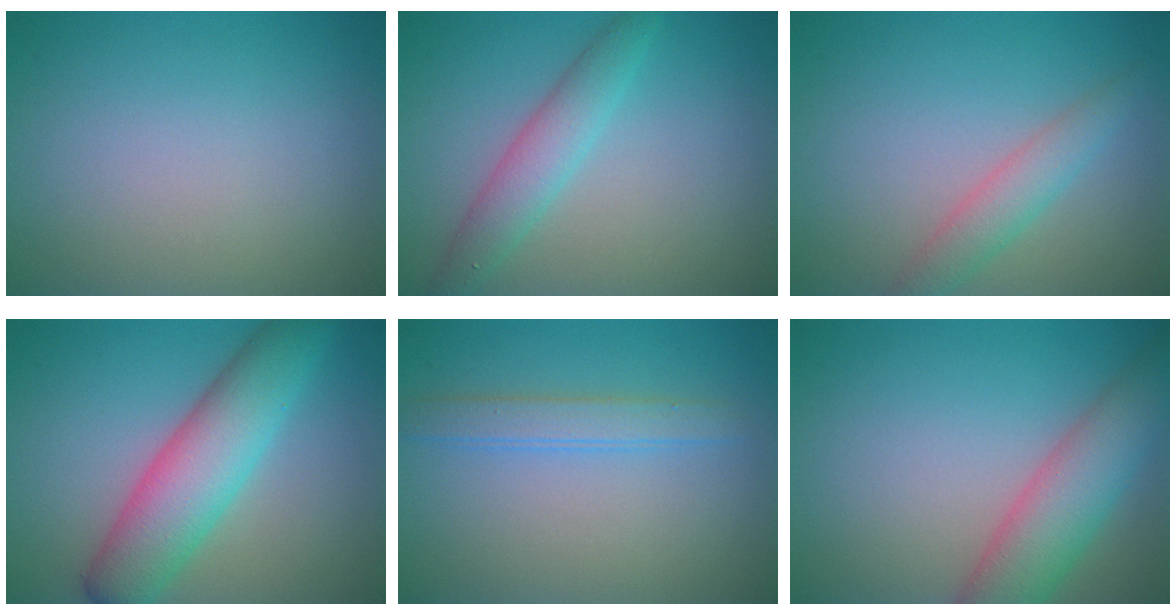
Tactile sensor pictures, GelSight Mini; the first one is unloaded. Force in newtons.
{"total": 3.0, "press": 3.0, "slide": 0.1}
{"total": 2.7, "press": 2.7, "slide": 0.1}
{"total": 7.3, "press": 7.3, "slide": 0.3}
{"total": 2.2, "press": 2.2, "slide": 0.1}
{"total": 6.0, "press": 6.0, "slide": 0.4}